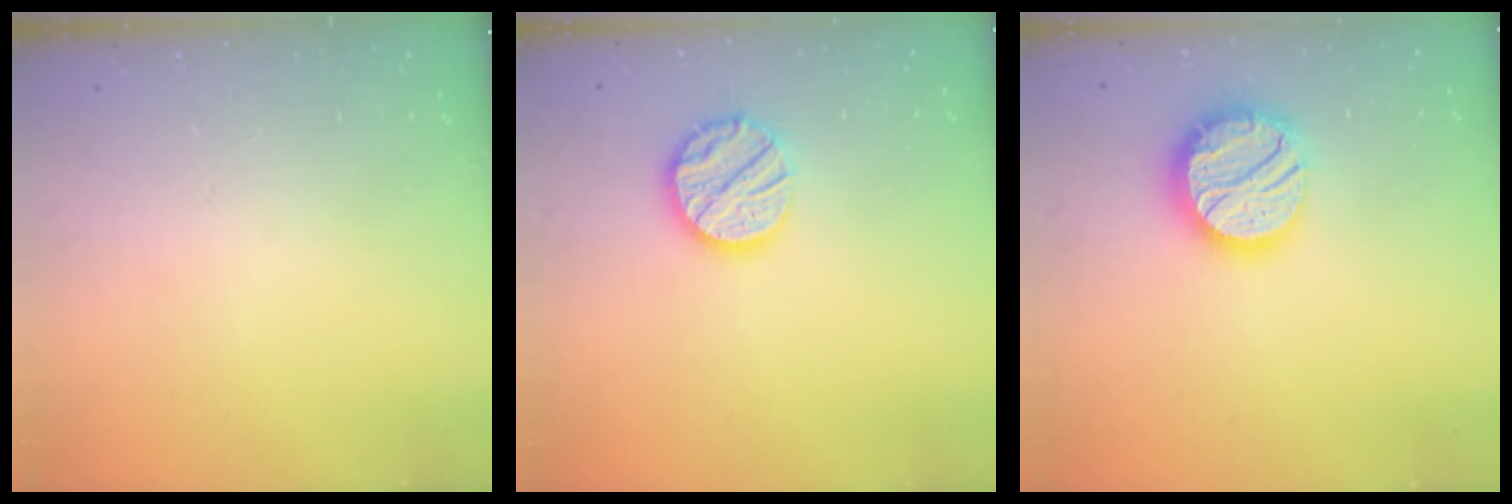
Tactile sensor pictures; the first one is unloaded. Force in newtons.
{"total": 11.9, "press": 11.9, "slide": 0.7}
{"total": 17.9, "press": 17.9, "slide": 1.1}